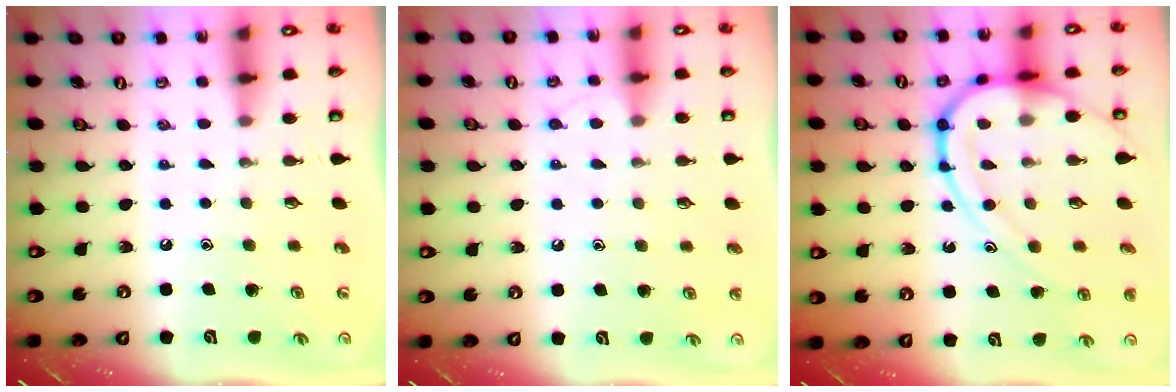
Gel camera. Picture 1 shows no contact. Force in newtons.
{"total": 4.2, "press": 4.2, "slide": 0.5}
{"total": 15.0, "press": 14.9, "slide": 1.7}